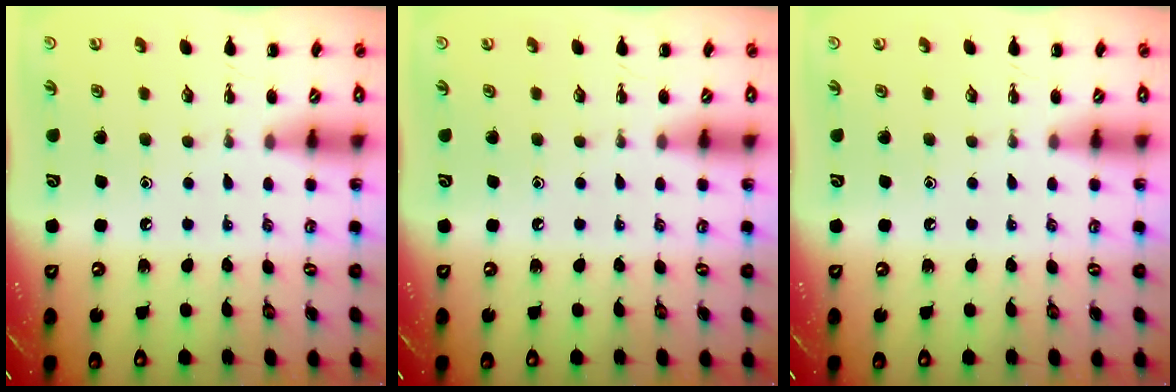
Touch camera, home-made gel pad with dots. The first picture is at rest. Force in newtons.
{"total": 0.0}
{"total": 0.0}